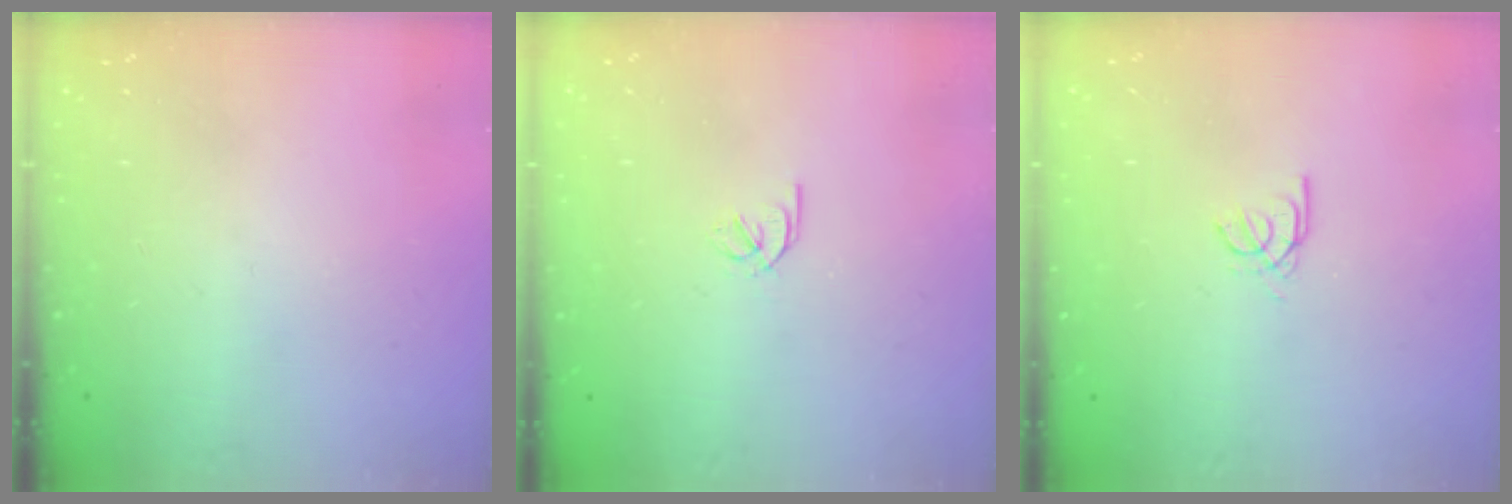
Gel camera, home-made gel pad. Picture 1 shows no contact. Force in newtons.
{"total": 1.9, "press": 1.9, "slide": 0.3}
{"total": 2.4, "press": 2.4, "slide": 0.3}